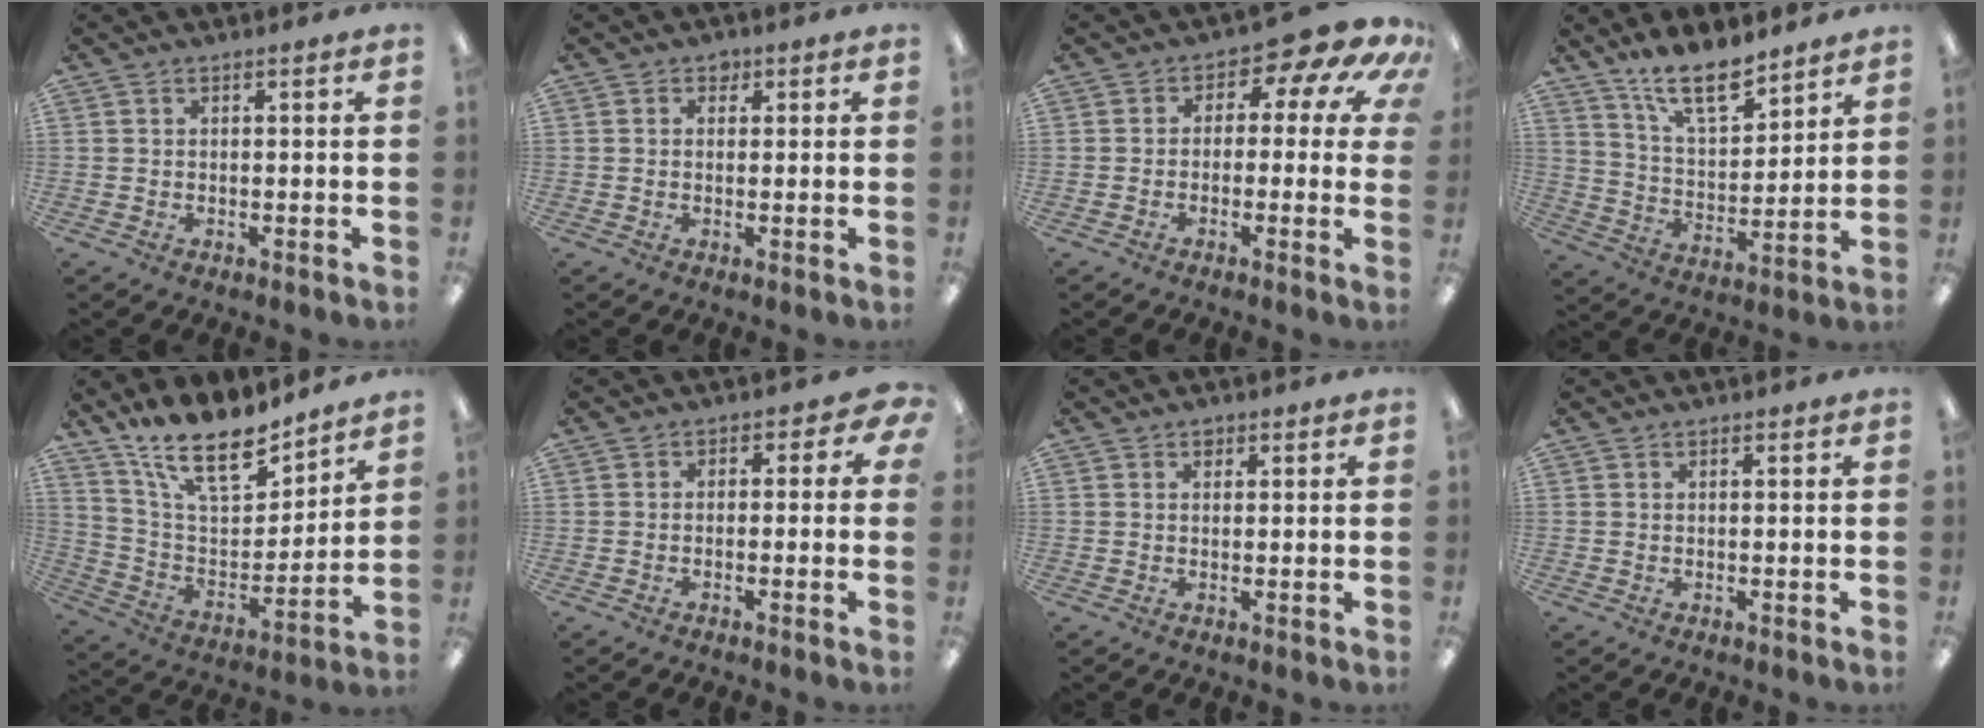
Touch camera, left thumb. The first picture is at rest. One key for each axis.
{"total": 1.6, "fx": 0.5, "fy": 1.3, "fz": 0.8, "tx": -0.007, "ty": 0.001, "tz": 0.007}
{"total": 8.0, "fx": 2.8, "fy": 4.3, "fz": 6.1, "tx": -0.080, "ty": -0.021, "tz": 0.046}
{"total": 13.8, "fx": 10.9, "fy": 4.6, "fz": 7.0, "tx": -0.124, "ty": -0.059, "tz": 0.195}
{"total": 16.5, "fx": 13.4, "fy": 5.6, "fz": 7.9, "tx": -0.155, "ty": -0.086, "tz": 0.239}
{"total": 2.9, "fx": -1.0, "fy": 1.9, "fz": 2.0, "tx": -0.025, "ty": 0.008, "tz": -0.021}
{"total": 1.4, "fx": 0.9, "fy": 0.9, "fz": 0.5, "tx": -0.003, "ty": -0.002, "tz": 0.015}
{"total": 0.0}